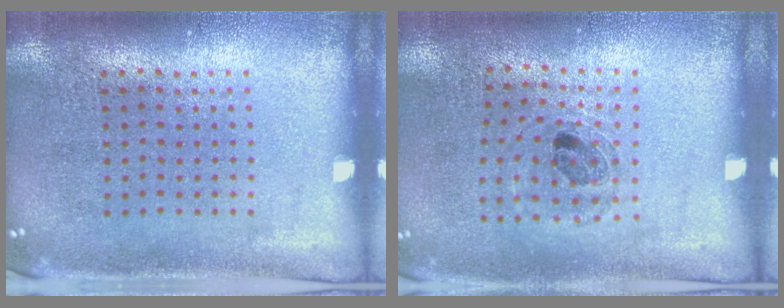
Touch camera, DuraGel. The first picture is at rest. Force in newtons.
{"total": 1.0, "press": 0.9, "slide": 0.4}